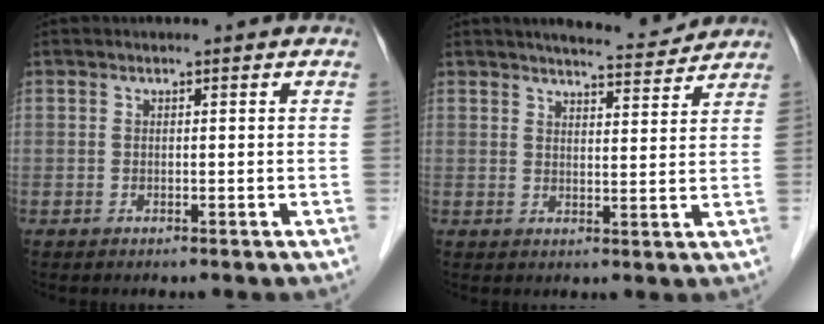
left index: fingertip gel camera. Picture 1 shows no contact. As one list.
[{"total": 6.8, "force": [6.5, 0.7, 1.8], "torque": [-0.031, 0.000, 0.085]}]